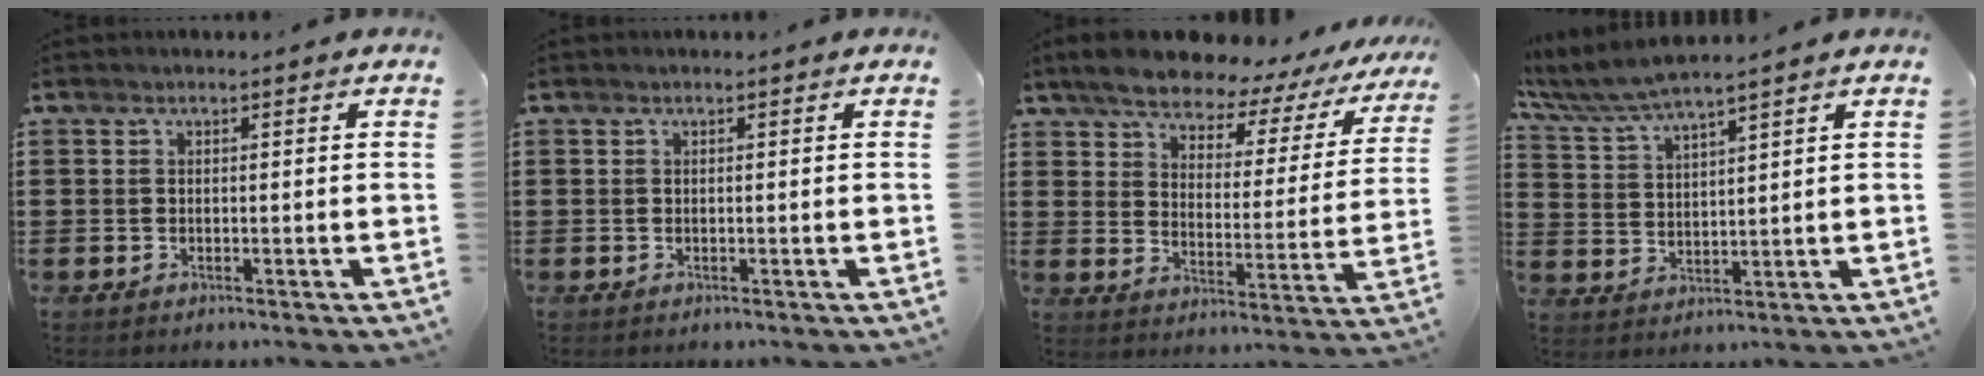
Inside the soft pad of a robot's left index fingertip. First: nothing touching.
{"total": 0.0}
{"total": 6.8, "force": [6.3, 1.7, 2.0], "torque": [-0.073, -0.036, 0.107]}
{"total": 5.3, "force": [4.8, 0.1, 2.1], "torque": [-0.059, -0.024, 0.084]}